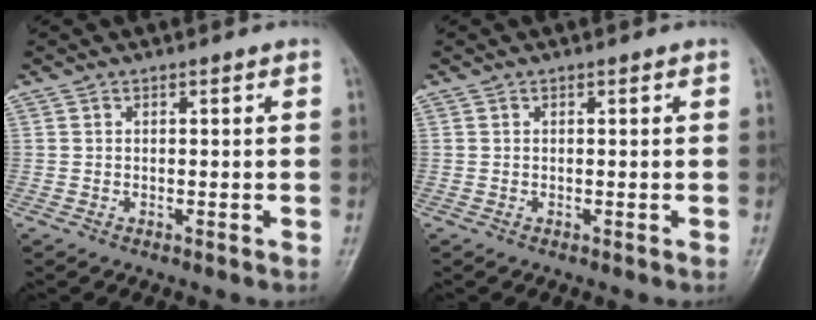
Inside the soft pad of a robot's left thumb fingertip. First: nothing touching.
{"total": 0.0}